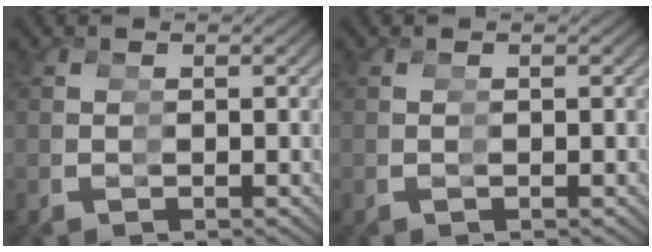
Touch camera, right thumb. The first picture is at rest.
{"total": 0.0}